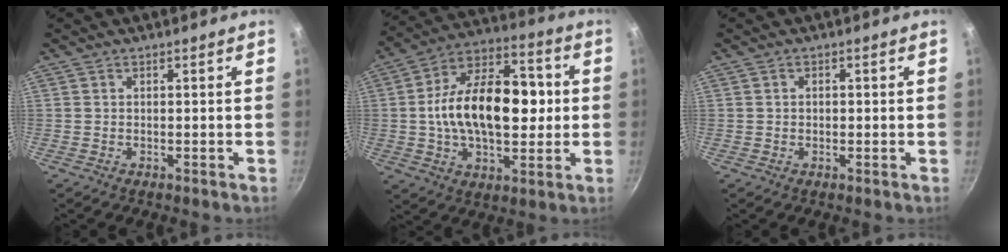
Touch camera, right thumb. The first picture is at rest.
{"total": 22.1, "force": [0.5, 13.3, 17.6], "torque": [-0.254, 0.031, -0.003]}
{"total": 0.9, "force": [0.0, 0.8, 0.5], "torque": [-0.005, 0.005, -0.001]}